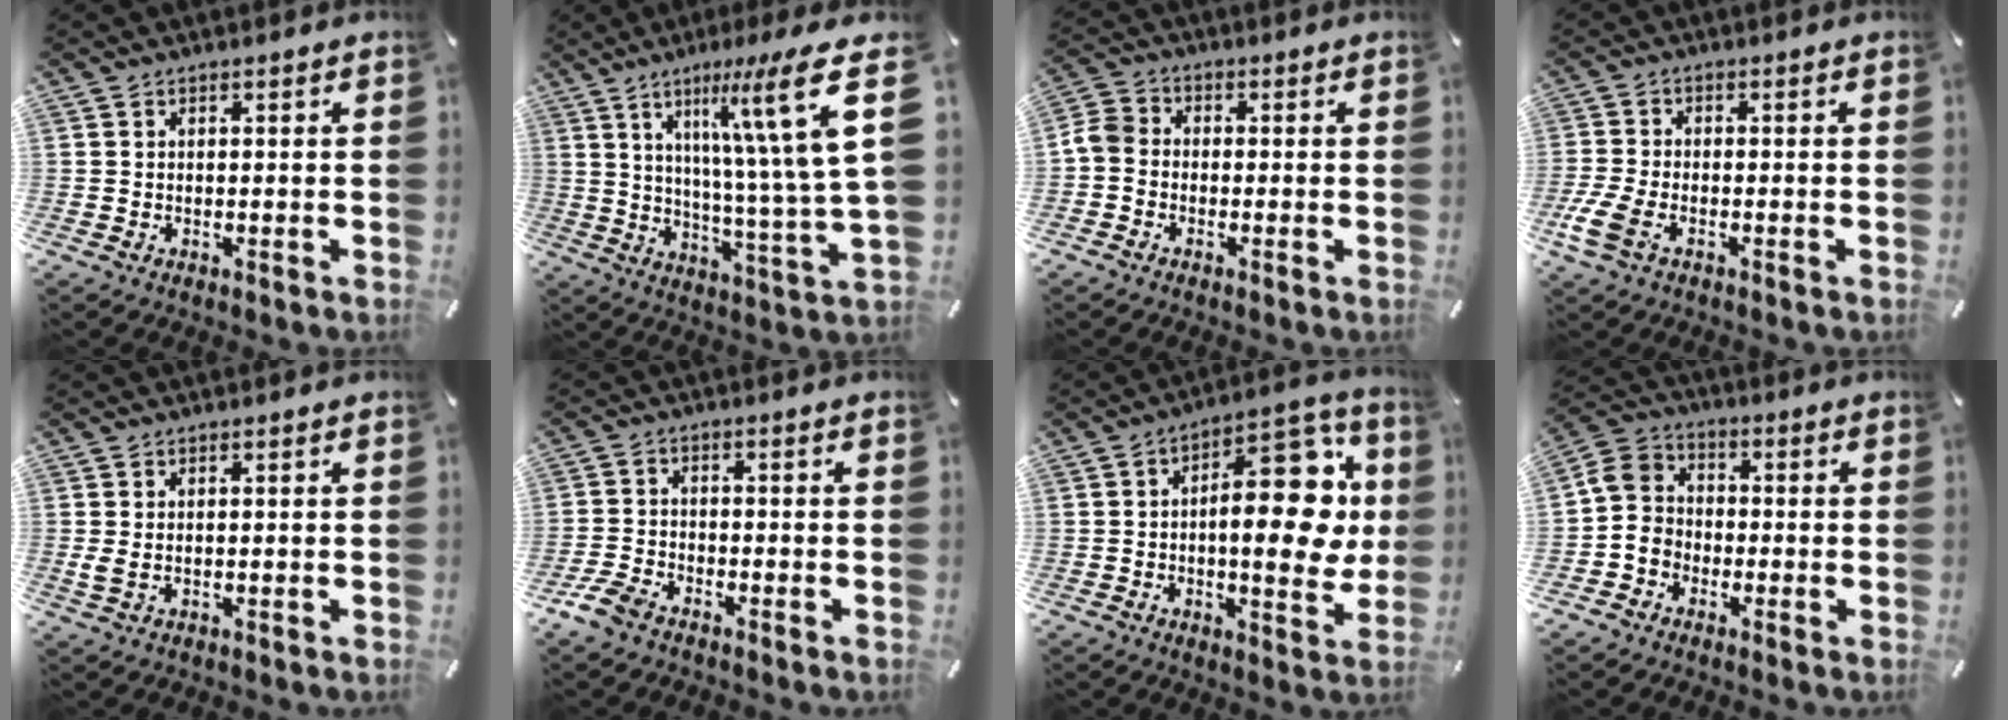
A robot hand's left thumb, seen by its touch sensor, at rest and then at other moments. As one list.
[{"total": 25.0, "force": [10.3, 4.5, 22.4], "torque": [-0.330, -0.062, 0.153]}, {"total": 4.5, "force": [-1.6, 3.7, 2.2], "torque": [-0.058, 0.010, -0.032]}, {"total": 5.8, "force": [-2.7, 3.0, 4.1], "torque": [-0.104, -0.003, -0.053]}, {"total": 1.8, "force": [0.1, 1.1, 1.4], "torque": [-0.028, -0.006, 0.000]}, {"total": 4.7, "force": [-3.6, 2.2, 2.1], "torque": [-0.058, 0.012, -0.073]}, {"total": 20.1, "force": [2.8, 9.9, 17.2], "torque": [-0.217, -0.026, 0.045]}, {"total": 7.2, "force": [-2.5, 6.5, 1.6], "torque": [-0.048, 0.028, -0.049]}]